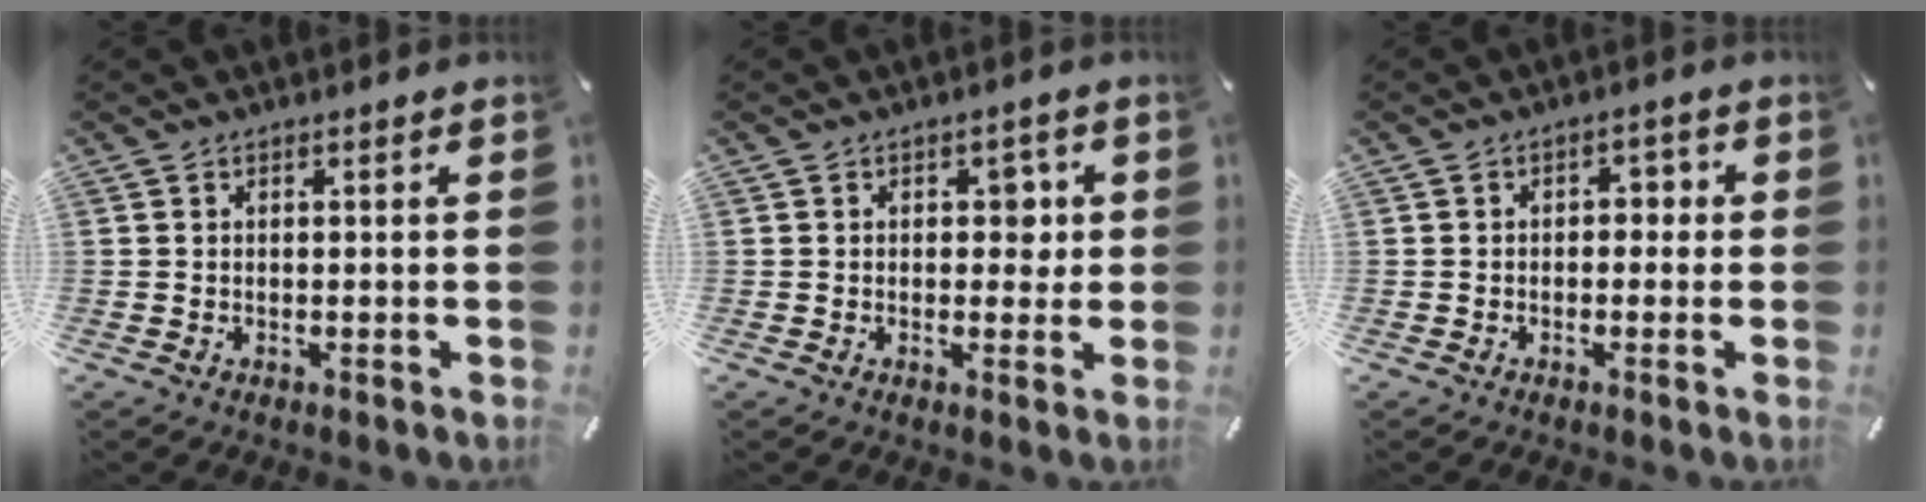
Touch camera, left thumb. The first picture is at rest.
{"total": 4.5, "force": [0.6, 3.1, 3.2], "torque": [-0.026, -0.005, -0.002]}
{"total": 2.6, "force": [-1.0, 1.8, 1.5], "torque": [-0.023, 0.011, -0.027]}